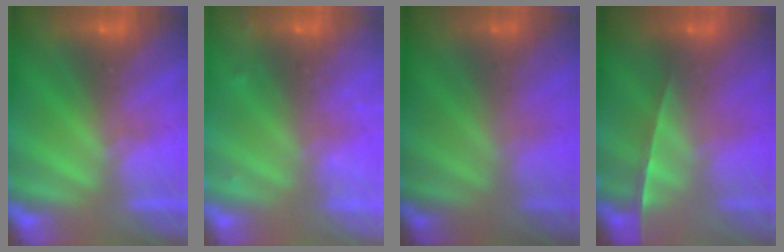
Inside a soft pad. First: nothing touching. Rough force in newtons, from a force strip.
{"total": 8.1}
{"total": 1.0}
{"total": 1.4}